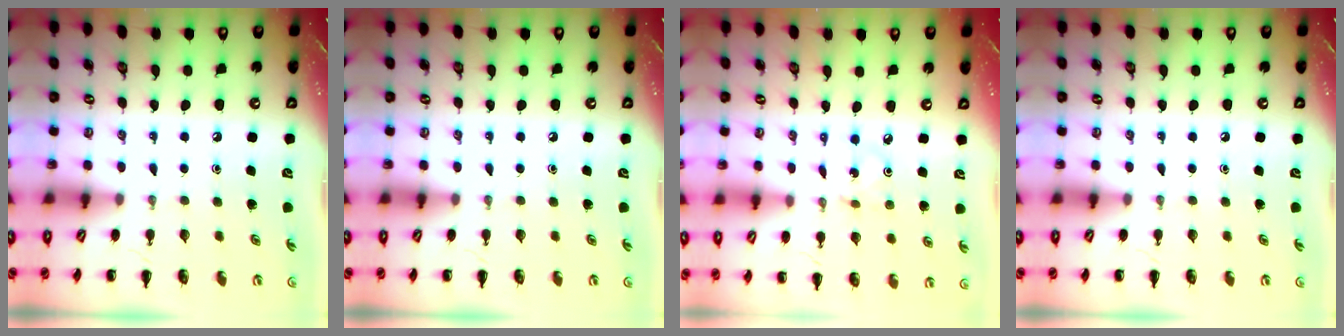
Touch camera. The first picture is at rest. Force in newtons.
{"total": 0.0}
{"total": 0.8, "press": 0.8, "slide": 0.2}
{"total": 0.0}